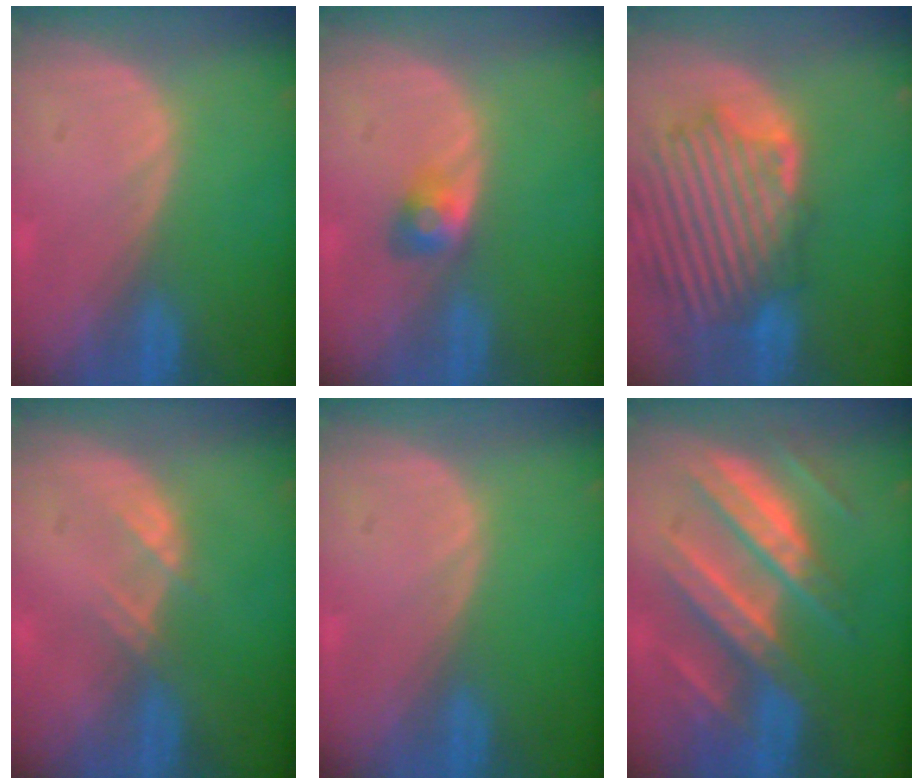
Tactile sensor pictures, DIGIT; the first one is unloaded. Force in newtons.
{"total": 2.8, "press": 2.5, "slide": 1.2}
{"total": 12.9, "press": 11.6, "slide": 5.7}
{"total": 1.9, "press": 1.9, "slide": 0.3}
{"total": 0.0}
{"total": 11.0, "press": 11.0, "slide": 1.1}